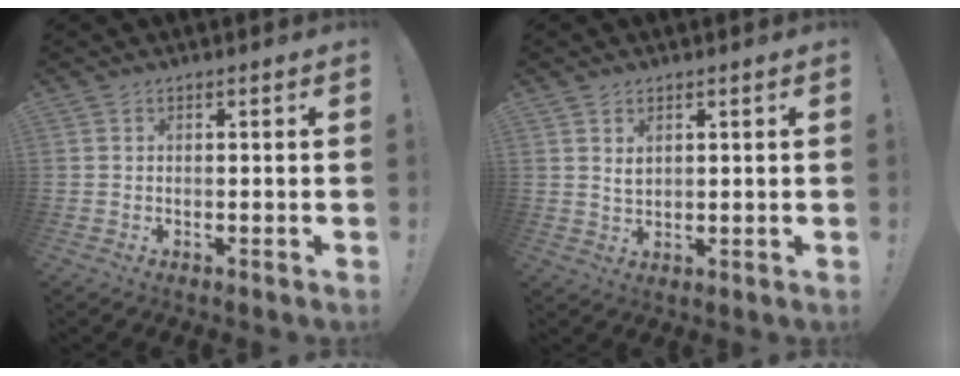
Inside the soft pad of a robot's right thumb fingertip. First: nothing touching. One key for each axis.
{"total": 2.7, "fx": 1.5, "fy": 1.6, "fz": 1.5, "tx": -0.022, "ty": -0.007, "tz": 0.025}